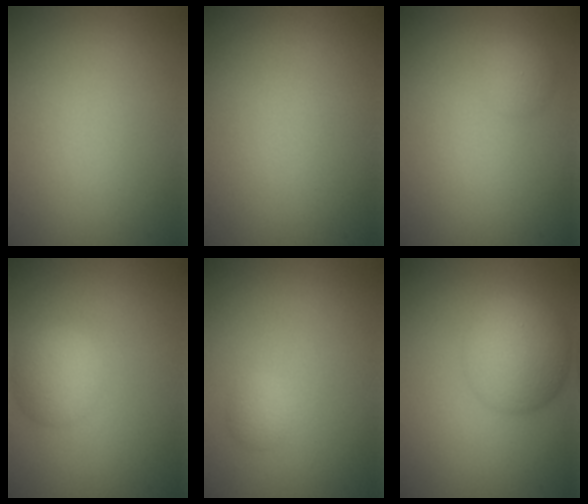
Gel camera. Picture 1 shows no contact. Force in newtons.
{"total": 0.0}
{"total": 1.3, "press": 1.2, "slide": 0.1}
{"total": 3.0, "press": 3.0, "slide": 0.2}
{"total": 1.1, "press": 1.1, "slide": 0.0}
{"total": 5.2, "press": 5.2, "slide": 0.1}